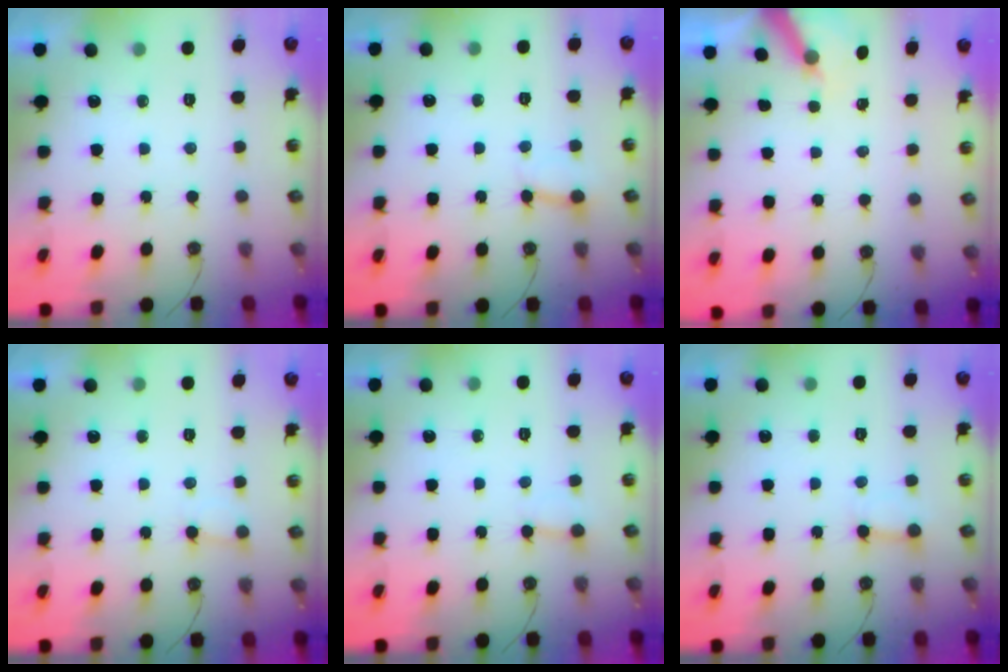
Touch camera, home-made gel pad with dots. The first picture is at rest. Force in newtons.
{"total": 2.6, "press": 2.6, "slide": 0.1}
{"total": 6.1, "press": 6.1, "slide": 0.2}
{"total": 5.1, "press": 5.0, "slide": 0.5}
{"total": 2.1, "press": 2.1, "slide": 0.1}
{"total": 2.7, "press": 2.7, "slide": 0.5}